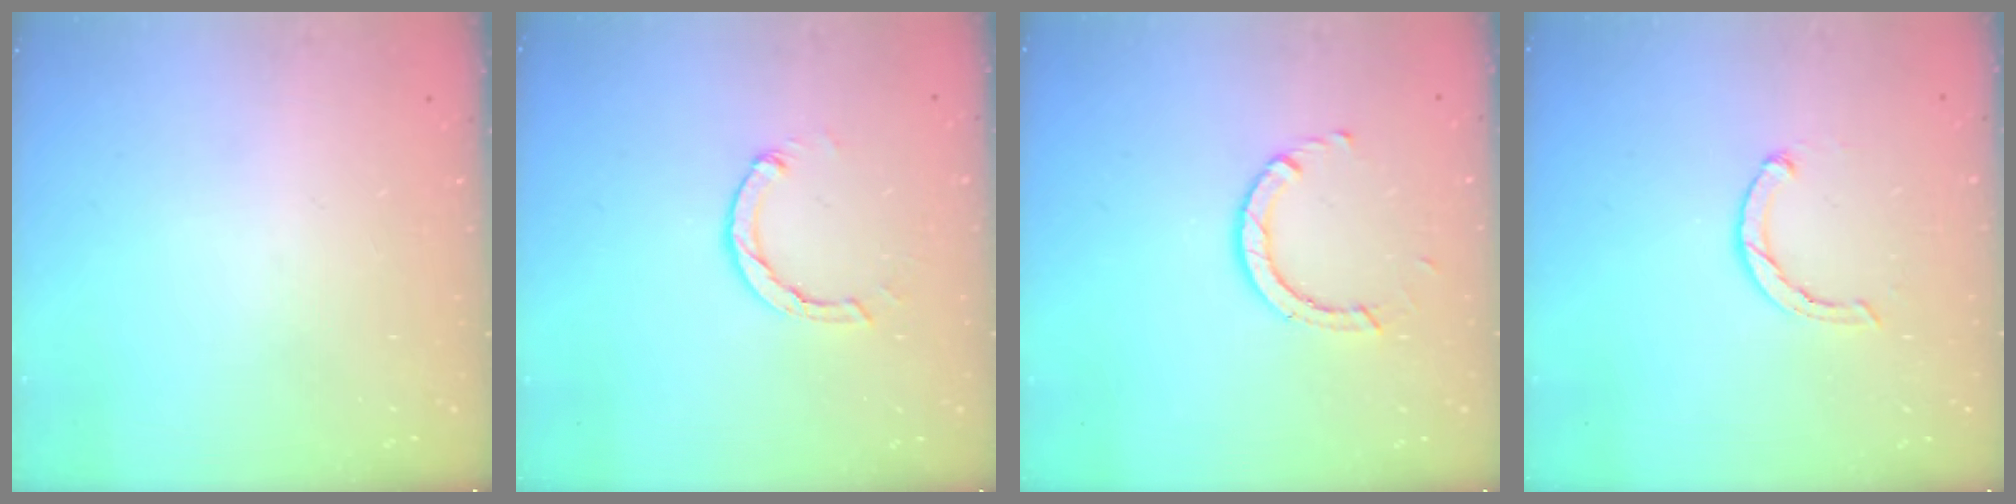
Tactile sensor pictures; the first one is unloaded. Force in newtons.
{"total": 3.4, "press": 3.4, "slide": 0.4}
{"total": 3.1, "press": 3.1, "slide": 0.1}
{"total": 2.5, "press": 2.5, "slide": 0.4}